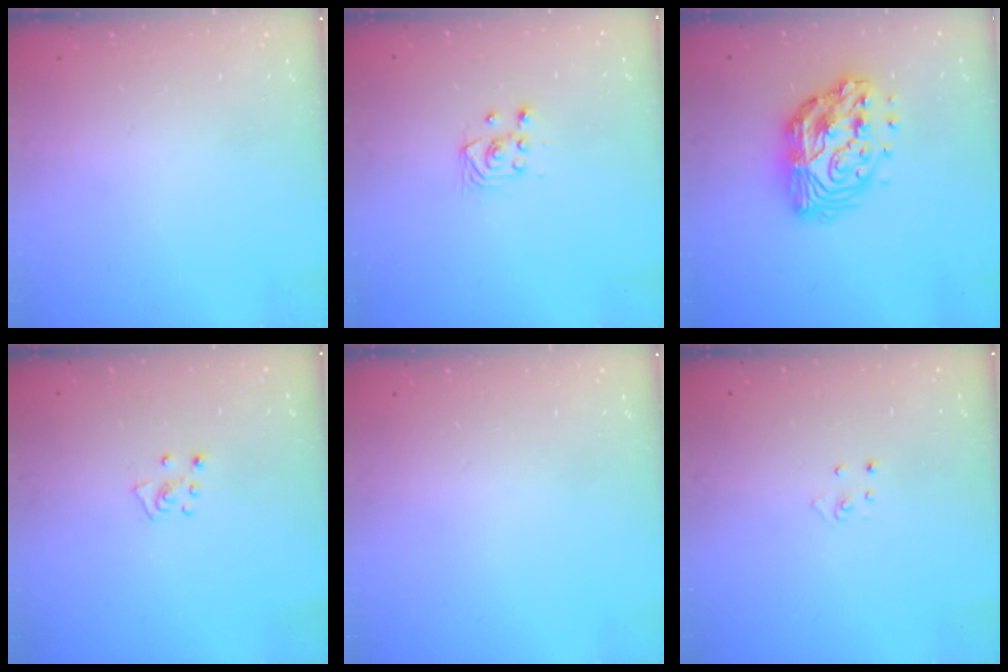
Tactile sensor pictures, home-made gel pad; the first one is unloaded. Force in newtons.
{"total": 2.9, "press": 2.6, "slide": 1.3}
{"total": 15.1, "press": 15.0, "slide": 1.1}
{"total": 5.0, "press": 4.9, "slide": 0.4}
{"total": 0.0}
{"total": 3.0, "press": 2.9, "slide": 0.3}